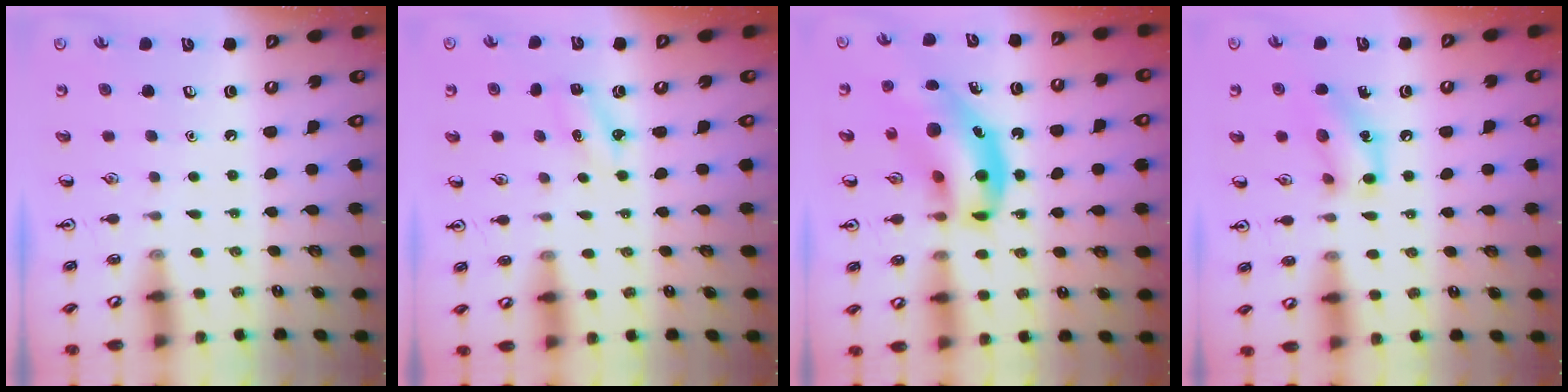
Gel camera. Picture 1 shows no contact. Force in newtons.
{"total": 2.9, "press": 2.7, "slide": 0.9}
{"total": 15.8, "press": 15.2, "slide": 4.3}
{"total": 11.6, "press": 11.4, "slide": 1.9}